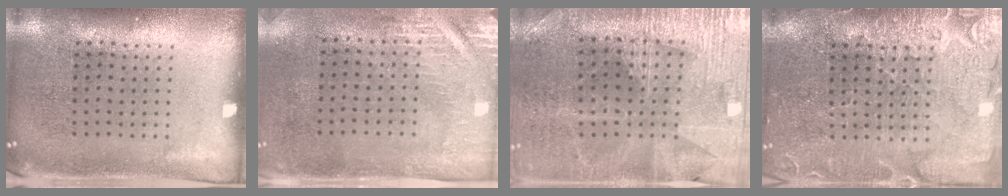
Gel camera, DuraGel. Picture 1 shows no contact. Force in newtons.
{"total": 2.9, "press": 2.5, "slide": 1.5}
{"total": 2.9, "press": 2.9, "slide": 0.6}
{"total": 3.6, "press": 3.4, "slide": 1.2}